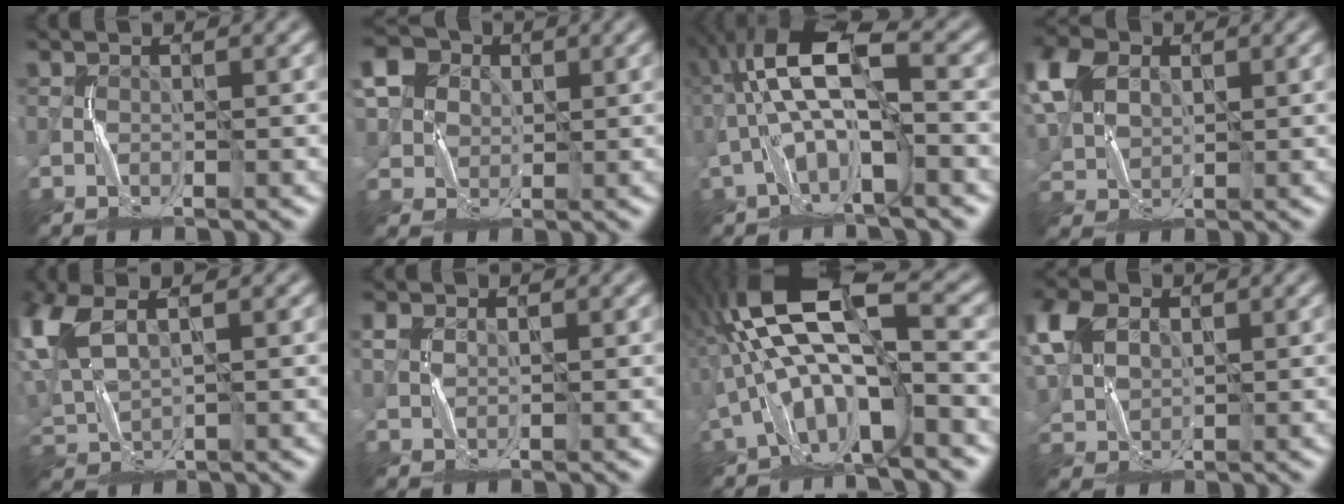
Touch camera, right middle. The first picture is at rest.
{"total": 7.1, "force": [3.0, 5.8, 2.8], "torque": [-0.063, 0.024, 0.045]}
{"total": 7.3, "force": [-0.8, 2.5, 6.9], "torque": [-0.131, 0.028, -0.019]}
{"total": 6.5, "force": [2.8, 4.6, 3.7], "torque": [-0.103, 0.019, 0.054]}
{"total": 6.6, "force": [2.9, 3.5, 4.9], "torque": [-0.149, 0.011, 0.061]}
{"total": 1.2, "force": [0.7, 0.9, 0.4], "torque": [-0.001, 0.003, 0.015]}
{"total": 12.6, "force": [-1.0, 5.1, 11.4], "torque": [-0.218, 0.028, -0.021]}
{"total": 5.8, "force": [2.6, 4.1, 3.2], "torque": [-0.094, 0.017, 0.053]}